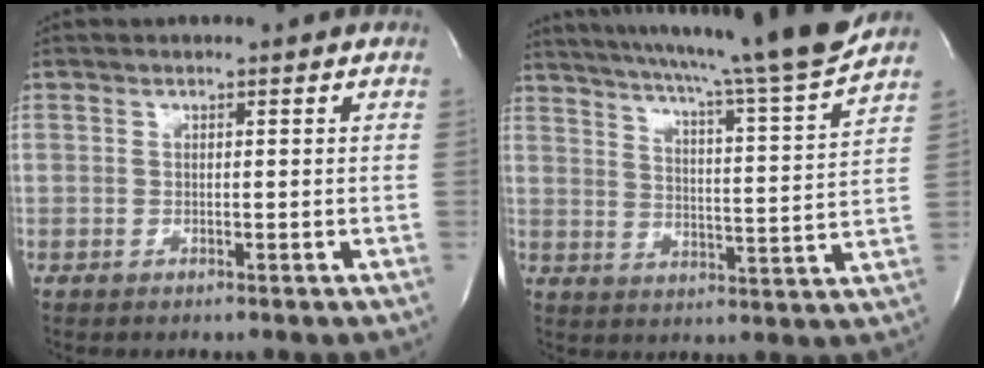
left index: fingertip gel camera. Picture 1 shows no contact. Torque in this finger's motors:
{"motor_torque": [0.01, -0.12, 0.46, 0.08]}